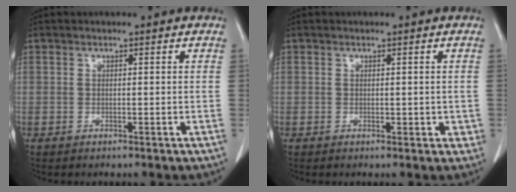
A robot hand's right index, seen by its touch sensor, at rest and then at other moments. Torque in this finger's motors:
{"motor_torque": [0.15, 0.21, 0.12, 0.08]}